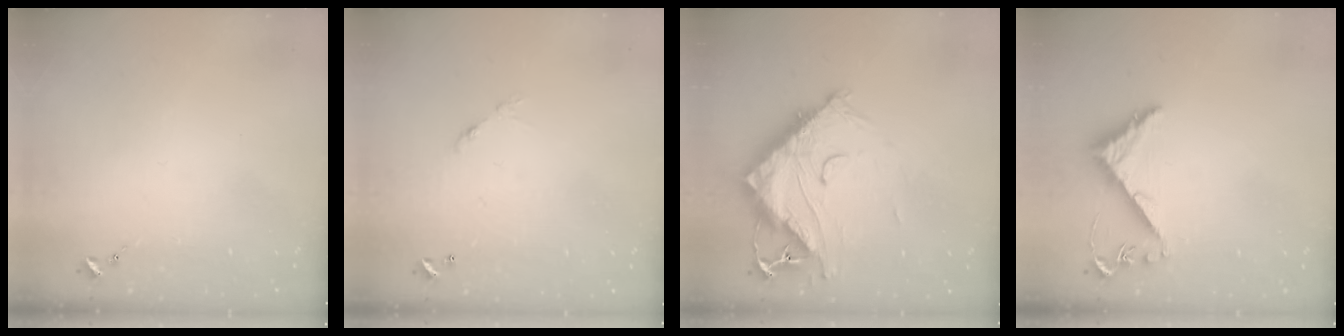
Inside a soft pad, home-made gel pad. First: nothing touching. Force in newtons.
{"total": 5.5, "press": 5.5, "slide": 0.4}
{"total": 18.8, "press": 18.7, "slide": 1.7}
{"total": 5.2, "press": 5.2, "slide": 0.4}